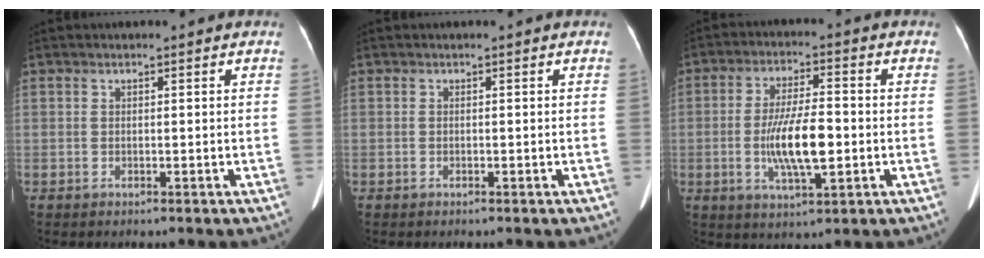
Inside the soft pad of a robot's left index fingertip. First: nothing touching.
{"total": 0.0}
{"total": 9.4, "force": [-1.8, 2.2, 9.0], "torque": [-0.176, -0.006, -0.031]}